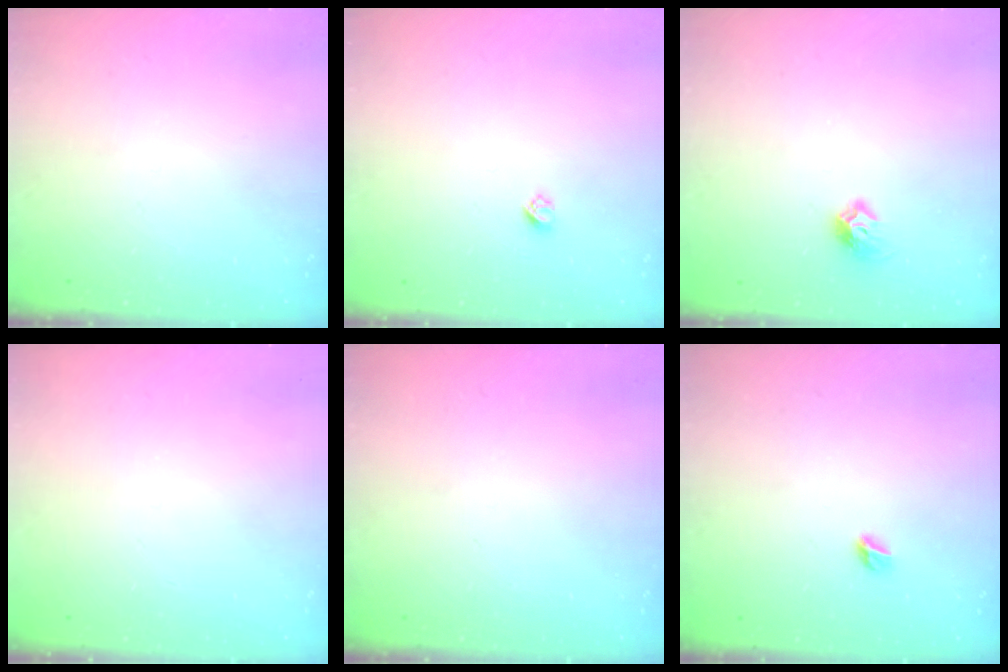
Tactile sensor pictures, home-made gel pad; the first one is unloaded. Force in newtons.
{"total": 2.4, "press": 2.4, "slide": 0.2}
{"total": 7.7, "press": 7.7, "slide": 1.0}
{"total": 0.0}
{"total": 0.0}
{"total": 5.1, "press": 5.1, "slide": 0.5}